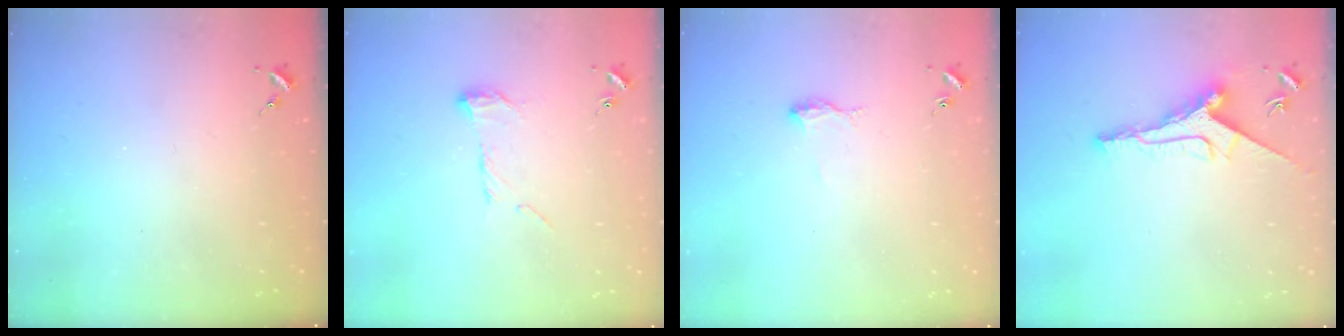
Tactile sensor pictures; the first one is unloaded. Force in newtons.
{"total": 8.9, "press": 8.9, "slide": 0.1}
{"total": 6.6, "press": 6.5, "slide": 0.9}
{"total": 10.9, "press": 10.9, "slide": 0.4}